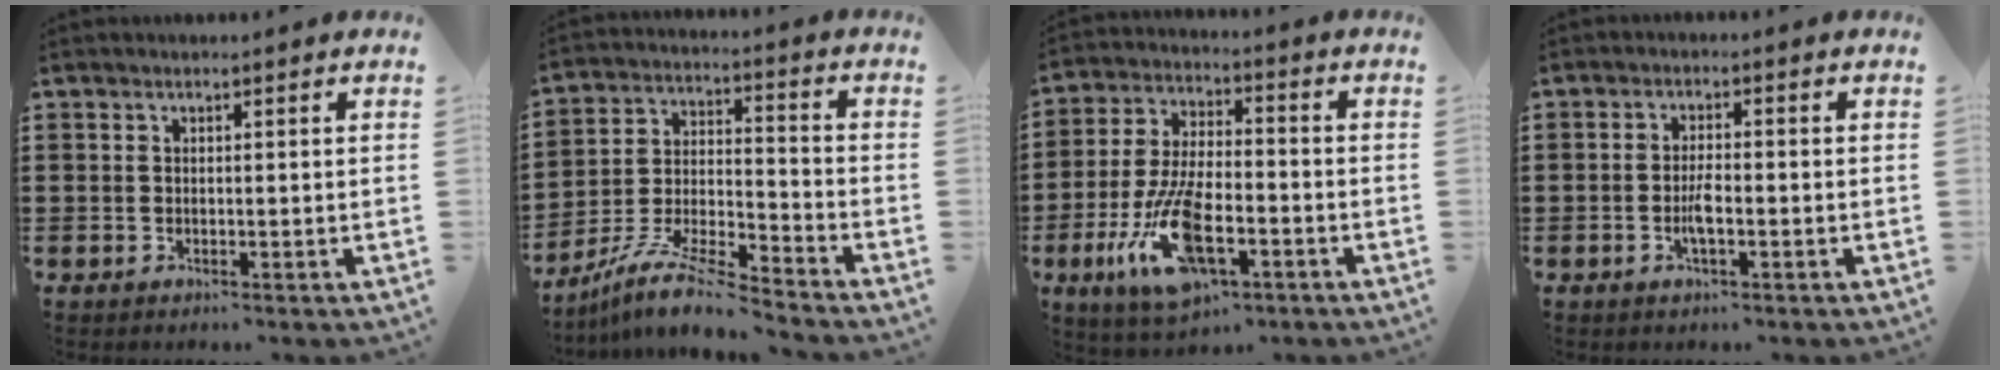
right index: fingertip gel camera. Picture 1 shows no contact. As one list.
[{"total": 9.8, "force": [-9.1, 0.4, 3.7], "torque": [-0.075, 0.010, -0.183]}, {"total": 13.9, "force": [-5.7, 5.7, 11.3], "torque": [-0.249, -0.005, -0.105]}, {"total": 3.0, "force": [-0.9, 0.7, 2.7], "torque": [-0.063, -0.004, -0.022]}]